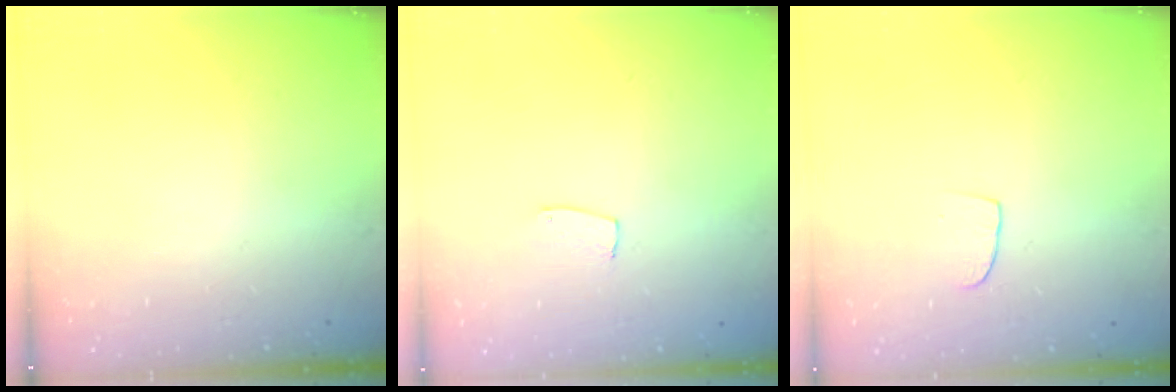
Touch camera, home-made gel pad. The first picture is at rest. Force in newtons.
{"total": 4.3, "press": 4.3, "slide": 0.2}
{"total": 6.0, "press": 5.9, "slide": 0.5}